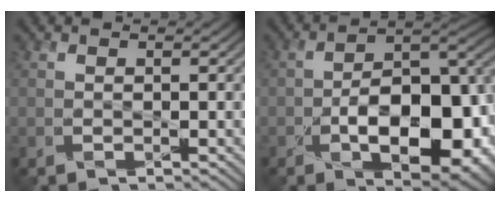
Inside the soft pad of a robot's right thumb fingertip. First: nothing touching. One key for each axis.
{"total": 14.6, "fx": -4.5, "fy": 7.7, "fz": 11.5, "tx": -0.166, "ty": -0.020, "tz": -0.068}